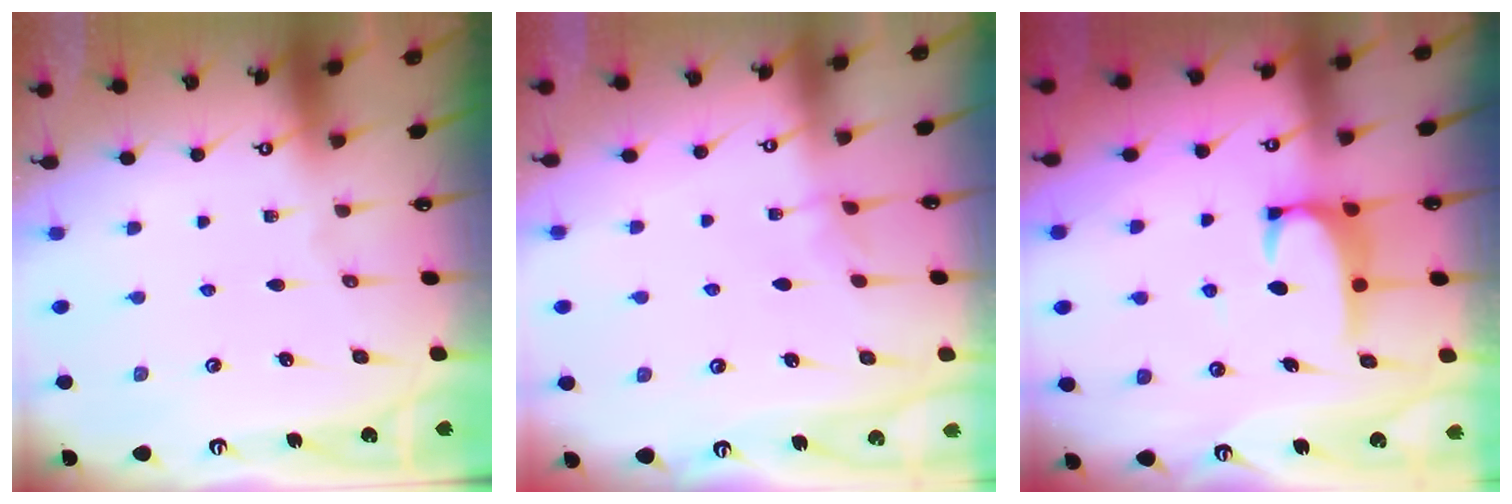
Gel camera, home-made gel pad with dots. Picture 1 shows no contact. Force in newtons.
{"total": 2.7, "press": 2.7, "slide": 0.2}
{"total": 2.9, "press": 2.8, "slide": 0.7}